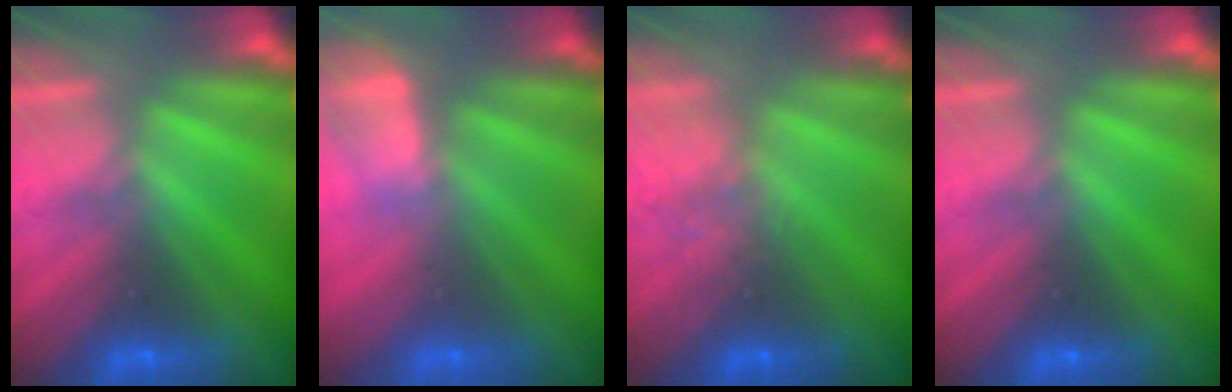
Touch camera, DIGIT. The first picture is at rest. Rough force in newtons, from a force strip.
{"total": 3.0}
{"total": 2.2}
{"total": 0.0}